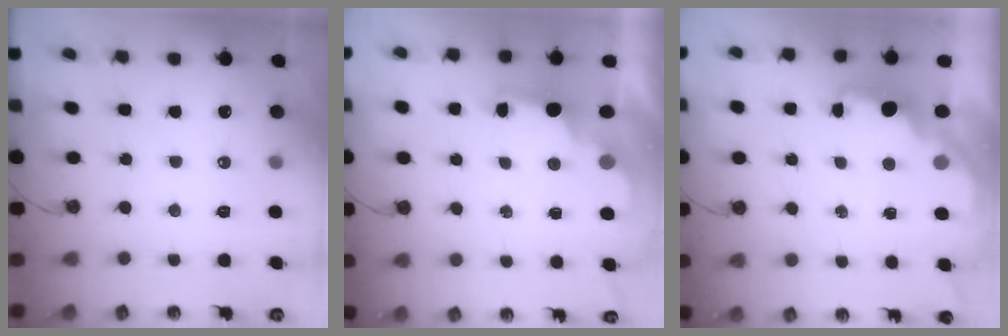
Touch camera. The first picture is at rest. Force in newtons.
{"total": 2.3, "press": 2.2, "slide": 0.7}
{"total": 2.1, "press": 1.9, "slide": 0.8}